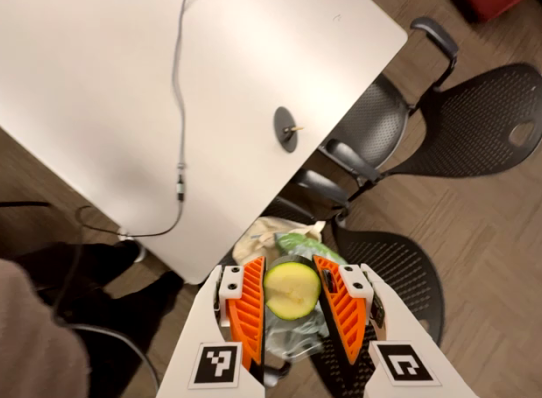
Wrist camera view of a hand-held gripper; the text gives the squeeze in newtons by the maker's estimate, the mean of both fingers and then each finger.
{"total": 8.3, "left": 8.1, "right": 8.5}